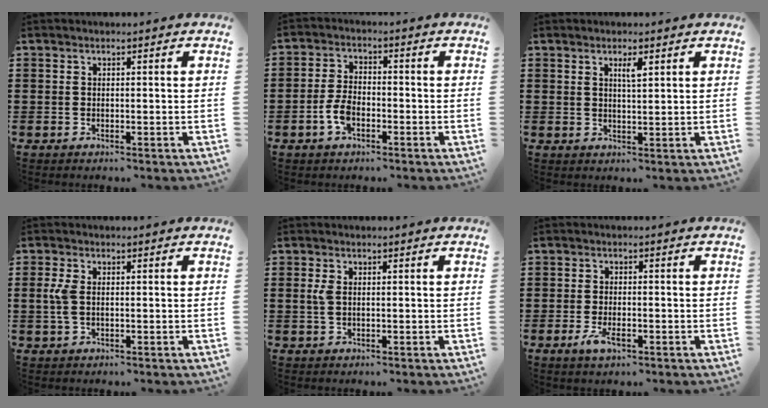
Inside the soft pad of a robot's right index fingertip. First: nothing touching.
{"total": 4.4, "force": [-1.6, 2.3, 3.5], "torque": [-0.087, -0.003, -0.035]}
{"total": 2.2, "force": [1.2, 0.5, 1.8], "torque": [-0.028, -0.001, 0.018]}
{"total": 3.5, "force": [0.1, 1.8, 3.0], "torque": [-0.090, -0.005, -0.009]}
{"total": 2.2, "force": [0.3, 1.2, 1.9], "torque": [-0.047, 0.003, 0.002]}
{"total": 2.9, "force": [-1.0, 1.2, 2.5], "torque": [-0.056, -0.004, -0.021]}